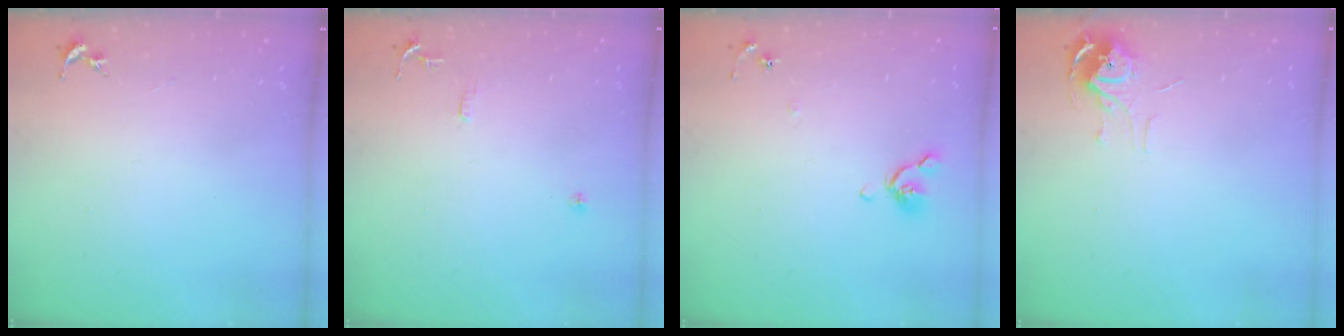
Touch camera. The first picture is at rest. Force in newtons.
{"total": 7.1, "press": 7.1, "slide": 0.7}
{"total": 5.4, "press": 5.3, "slide": 1.1}
{"total": 6.2, "press": 6.1, "slide": 0.5}